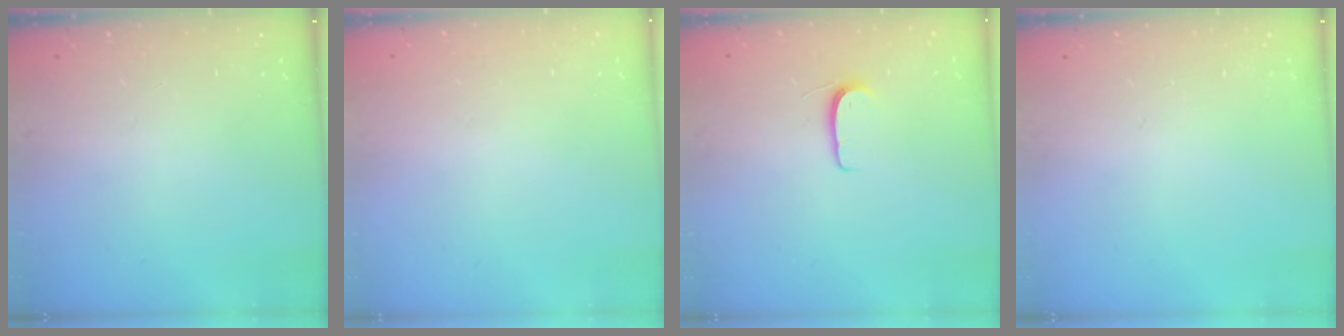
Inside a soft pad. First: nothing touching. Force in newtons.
{"total": 0.0}
{"total": 5.2, "press": 5.2, "slide": 0.5}
{"total": 0.0}